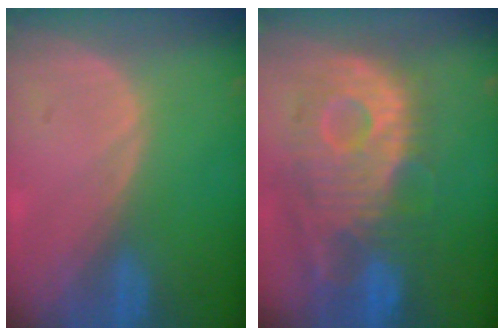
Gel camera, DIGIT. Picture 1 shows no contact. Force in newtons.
{"total": 12.0, "press": 10.8, "slide": 5.3}